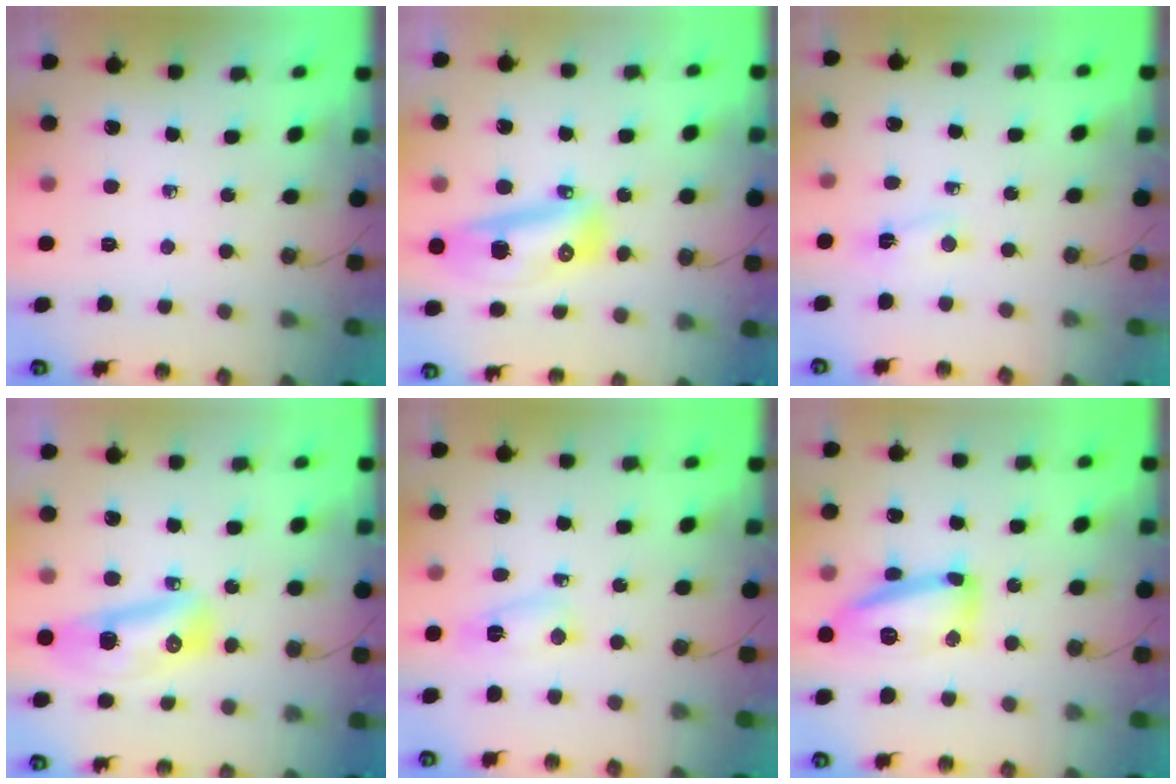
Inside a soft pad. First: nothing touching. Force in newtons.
{"total": 13.1, "press": 13.0, "slide": 1.5}
{"total": 2.1, "press": 2.0, "slide": 0.5}
{"total": 12.4, "press": 12.3, "slide": 1.5}
{"total": 3.6, "press": 3.6, "slide": 0.5}
{"total": 14.0, "press": 13.9, "slide": 1.4}